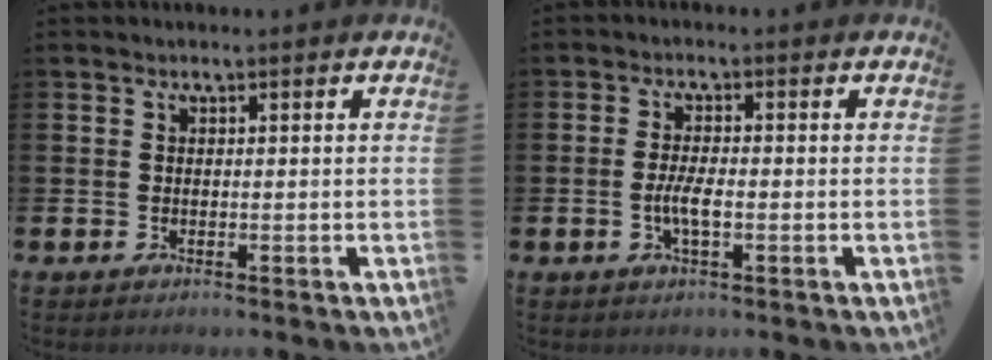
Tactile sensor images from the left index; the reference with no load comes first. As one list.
[{"total": 3.1, "force": [-0.7, 0.9, 2.9], "torque": [-0.055, -0.002, -0.017]}]